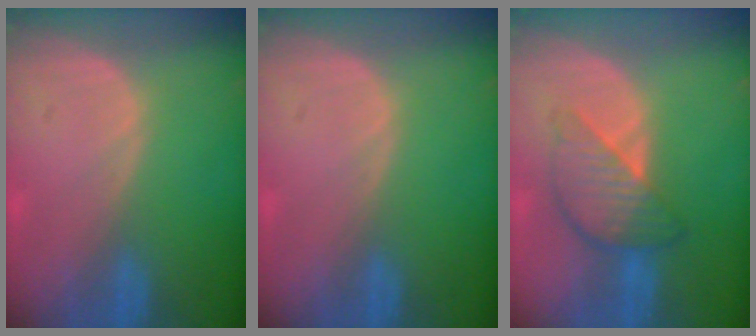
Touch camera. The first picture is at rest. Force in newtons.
{"total": 0.0}
{"total": 6.0, "press": 6.0, "slide": 0.4}